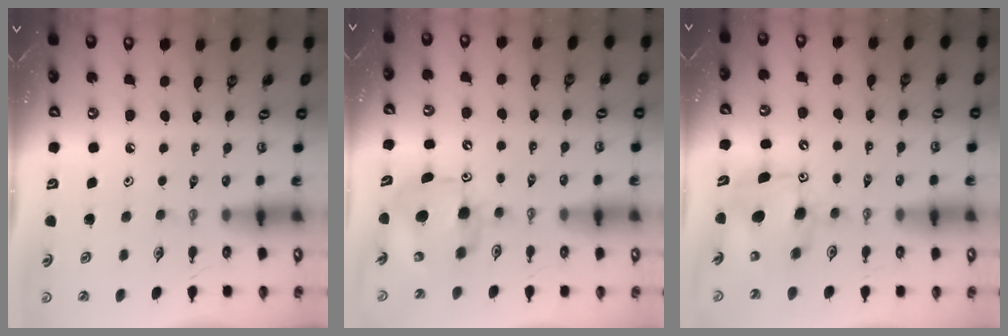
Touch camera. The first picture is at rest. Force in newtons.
{"total": 7.8, "press": 7.7, "slide": 0.7}
{"total": 8.7, "press": 8.6, "slide": 1.7}